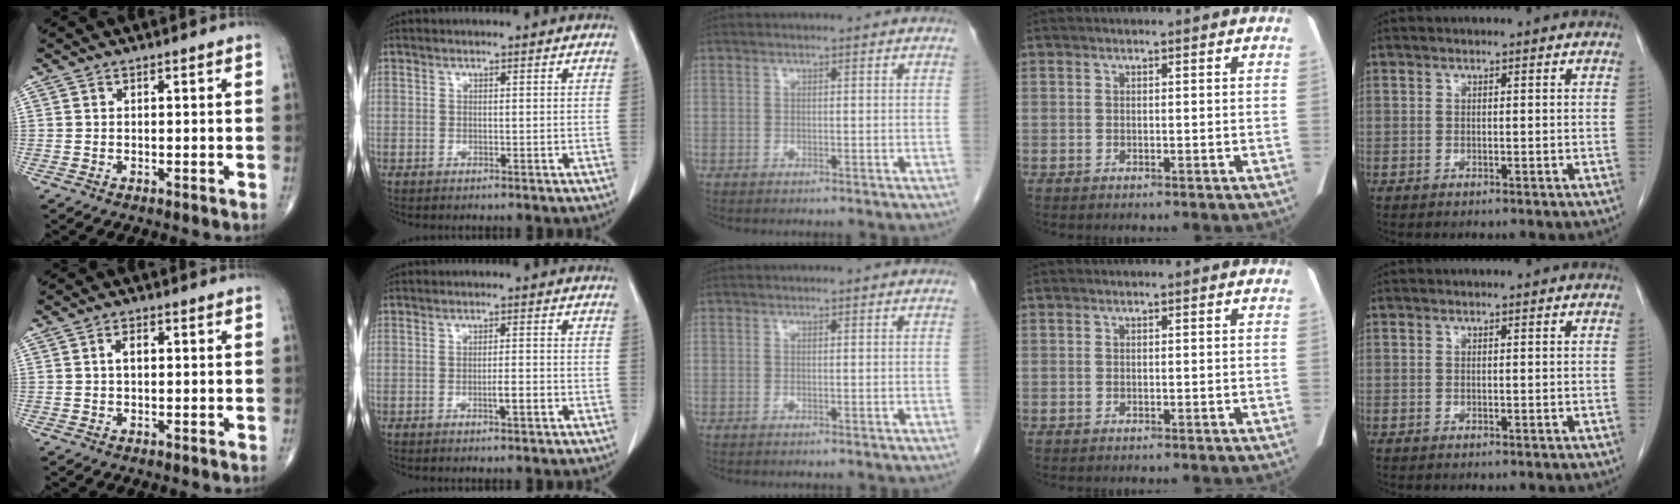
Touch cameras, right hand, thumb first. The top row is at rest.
{"thumb": {"total": 2.4, "force": [0.3, 1.3, 1.9], "torque": [-0.031, 0.008, 0.003]}, "index": {"total": 3.0, "force": [-1.0, 0.6, 2.7], "torque": [-0.048, 0.001, -0.013]}}